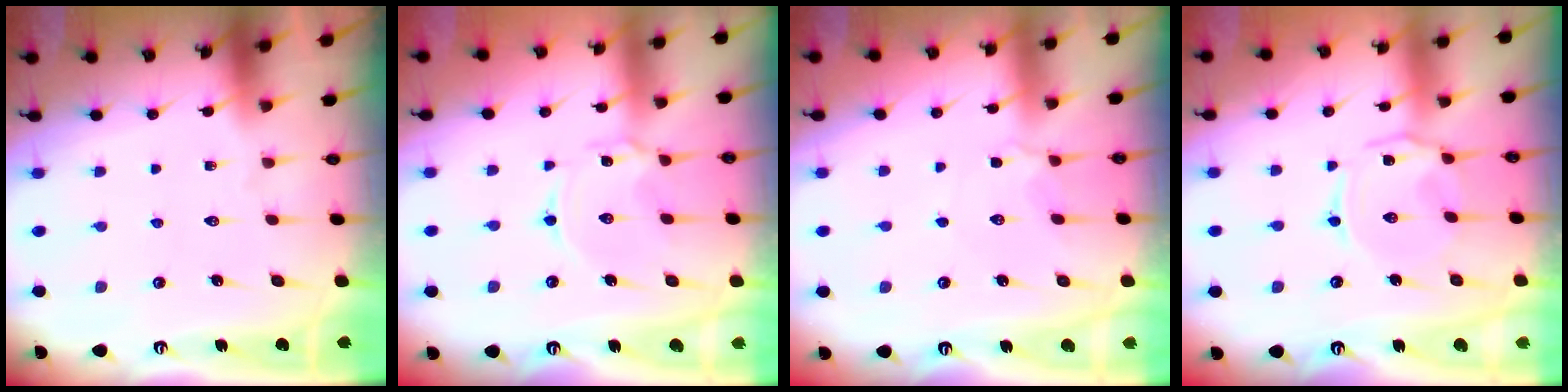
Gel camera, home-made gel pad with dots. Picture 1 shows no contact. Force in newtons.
{"total": 2.2, "press": 2.2, "slide": 0.3}
{"total": 3.7, "press": 3.7, "slide": 0.5}
{"total": 2.9, "press": 2.9, "slide": 0.5}